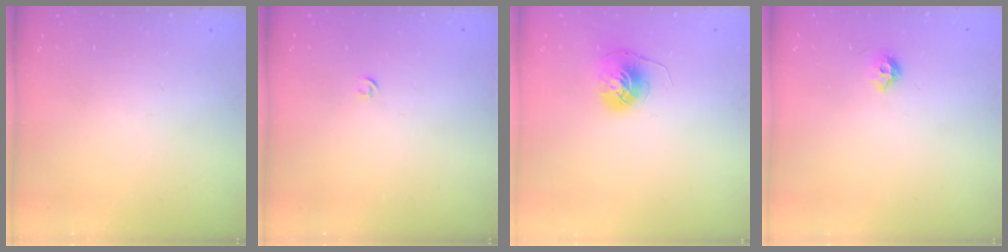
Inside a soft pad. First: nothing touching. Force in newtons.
{"total": 2.7, "press": 2.6, "slide": 0.6}
{"total": 6.1, "press": 6.1, "slide": 0.4}
{"total": 6.1, "press": 6.0, "slide": 0.9}